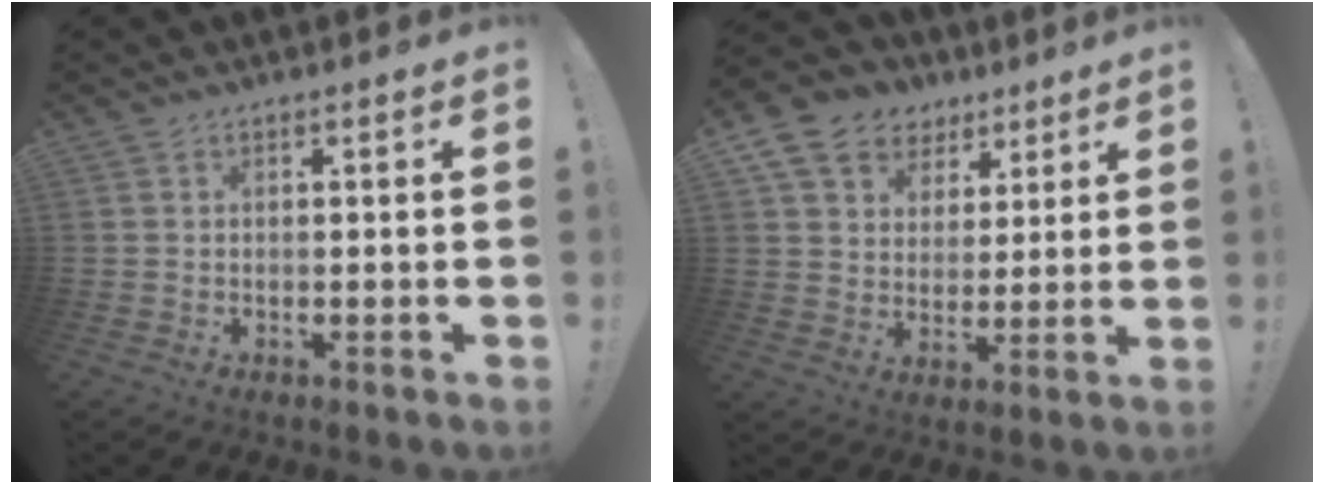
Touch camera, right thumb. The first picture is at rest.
{"total": 12.3, "force": [6.7, 9.5, 4.1], "torque": [-0.068, -0.041, 0.135]}